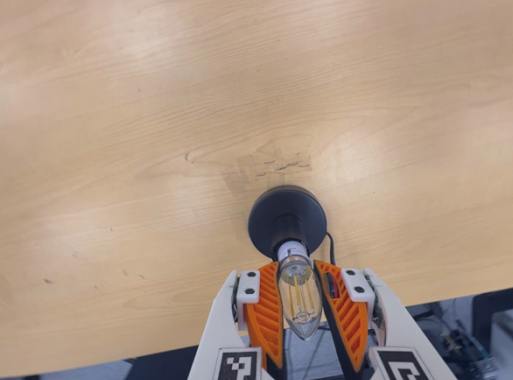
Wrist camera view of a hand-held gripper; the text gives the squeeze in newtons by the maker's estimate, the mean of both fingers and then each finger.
{"total": 14.8, "left": 15.3, "right": 14.4}